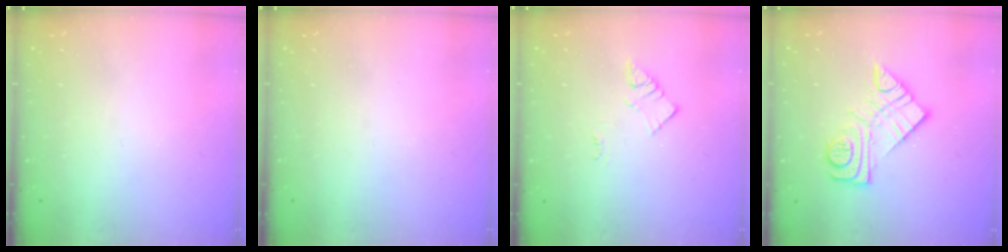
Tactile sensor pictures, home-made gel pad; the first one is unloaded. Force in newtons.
{"total": 0.0}
{"total": 2.7, "press": 2.6, "slide": 0.4}
{"total": 12.3, "press": 12.2, "slide": 0.8}